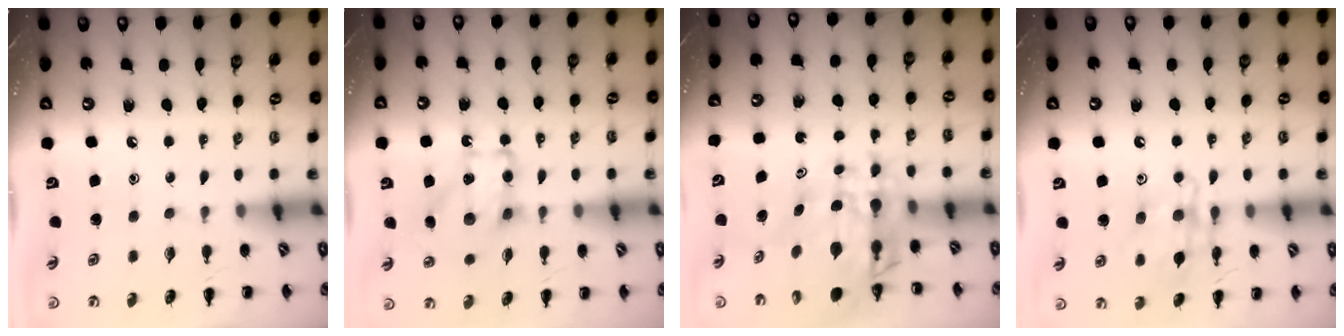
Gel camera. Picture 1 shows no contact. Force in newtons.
{"total": 10.7, "press": 10.6, "slide": 1.2}
{"total": 9.3, "press": 8.9, "slide": 2.9}
{"total": 14.0, "press": 14.0, "slide": 1.1}